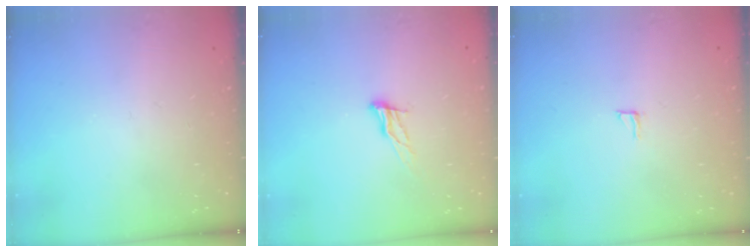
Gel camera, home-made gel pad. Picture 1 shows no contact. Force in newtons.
{"total": 8.7, "press": 8.4, "slide": 2.4}
{"total": 4.3, "press": 4.3, "slide": 0.3}